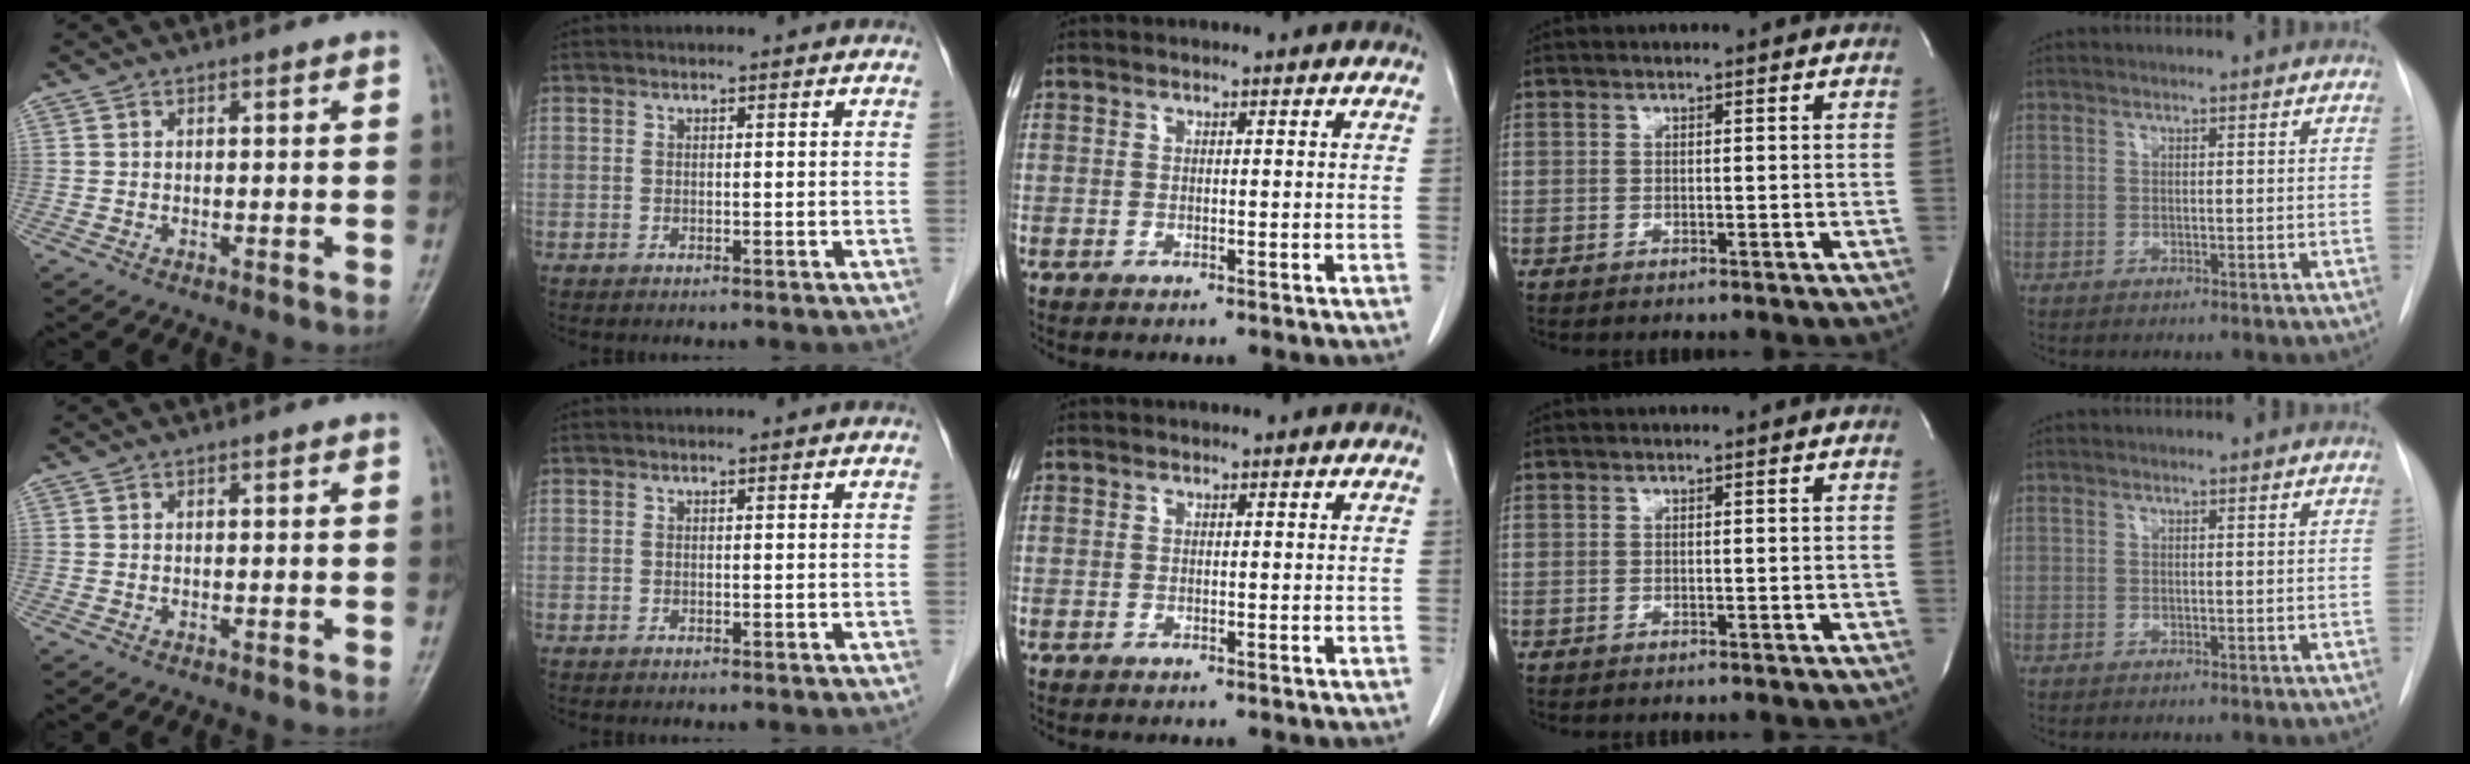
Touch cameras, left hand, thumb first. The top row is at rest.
{}